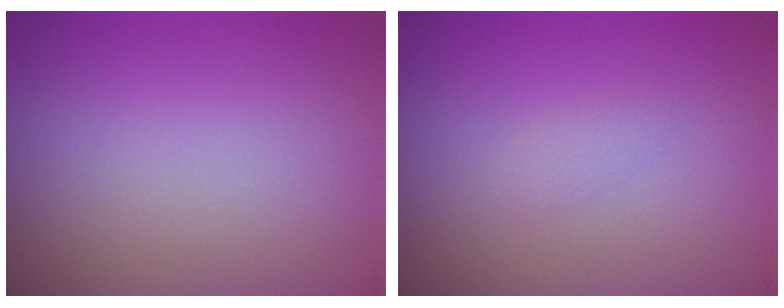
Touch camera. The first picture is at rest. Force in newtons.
{"total": 0.8, "press": 0.8, "slide": 0.1}